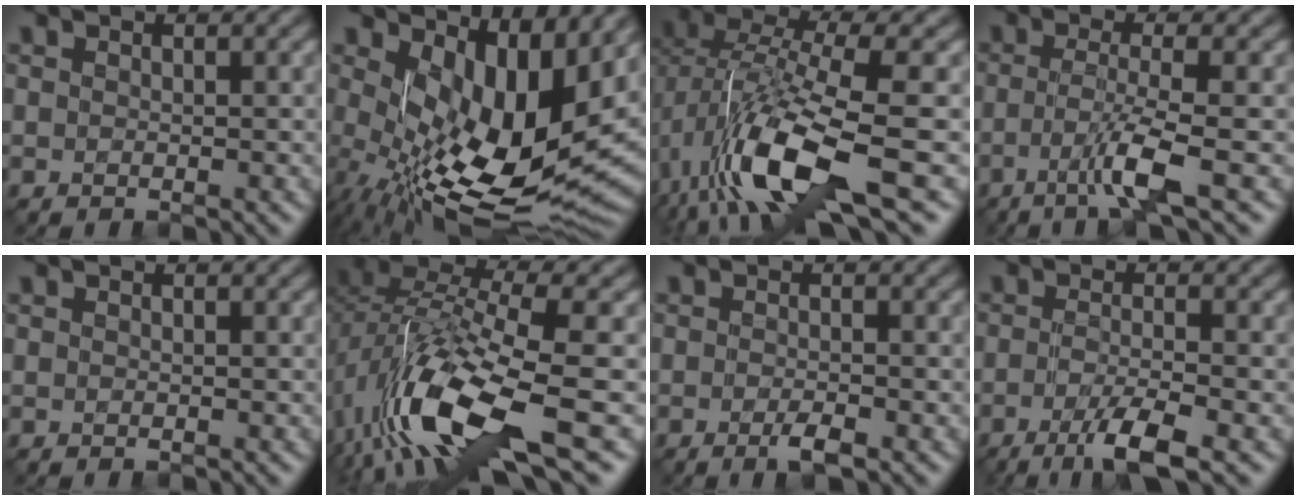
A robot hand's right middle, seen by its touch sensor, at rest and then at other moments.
{"total": 13.6, "force": [0.7, 6.5, 11.9], "torque": [-0.194, -0.032, 0.026]}
{"total": 11.7, "force": [-3.8, 4.0, 10.3], "torque": [-0.207, -0.010, -0.067]}
{"total": 4.2, "force": [-1.9, 0.3, 3.7], "torque": [-0.065, -0.002, -0.040]}
{"total": 0.0}
{"total": 12.4, "force": [-5.1, 4.2, 10.5], "torque": [-0.206, -0.003, -0.091]}
{"total": 1.9, "force": [-1.3, 0.2, 1.3], "torque": [-0.017, -0.003, -0.021]}
{"total": 4.3, "force": [-2.5, 0.6, 3.5], "torque": [-0.056, -0.004, -0.047]}